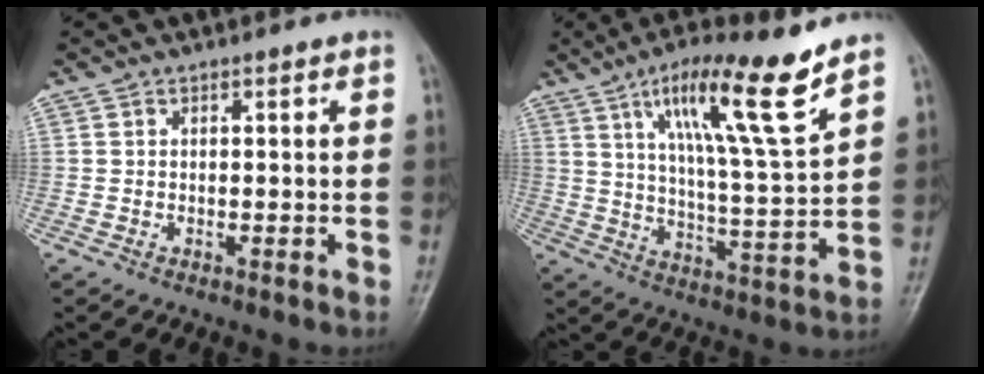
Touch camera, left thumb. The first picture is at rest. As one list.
[{"total": 15.9, "force": [9.7, 1.5, 12.5], "torque": [-0.207, -0.048, 0.166]}]